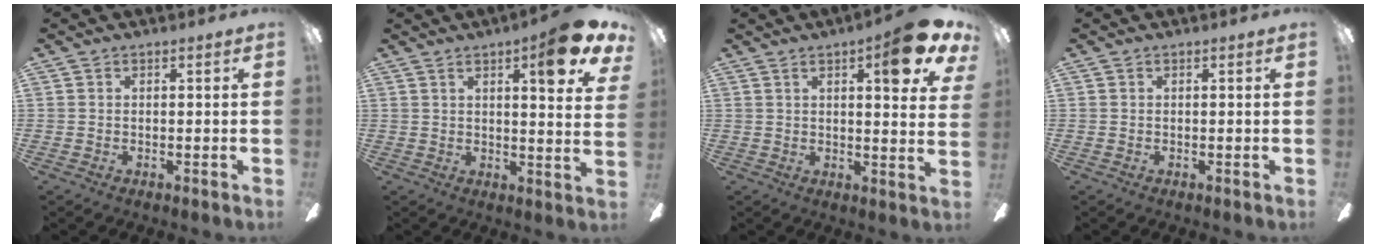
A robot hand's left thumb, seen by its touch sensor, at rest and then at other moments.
{"total": 9.9, "force": [5.6, 2.2, 7.9], "torque": [-0.104, -0.027, 0.083]}
{"total": 10.7, "force": [5.7, 2.9, 8.6], "torque": [-0.107, -0.027, 0.085]}
{"total": 0.0}